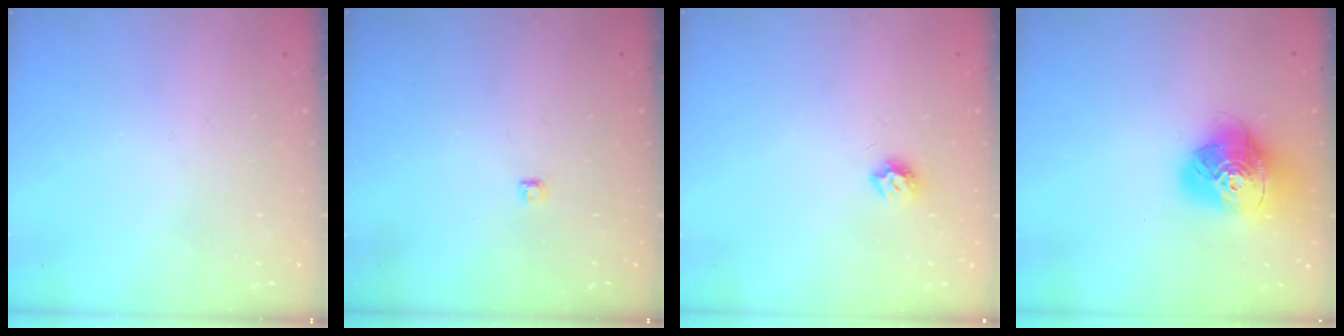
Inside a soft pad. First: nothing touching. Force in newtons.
{"total": 2.8, "press": 2.7, "slide": 0.3}
{"total": 6.8, "press": 6.8, "slide": 0.6}
{"total": 17.1, "press": 17.0, "slide": 2.2}